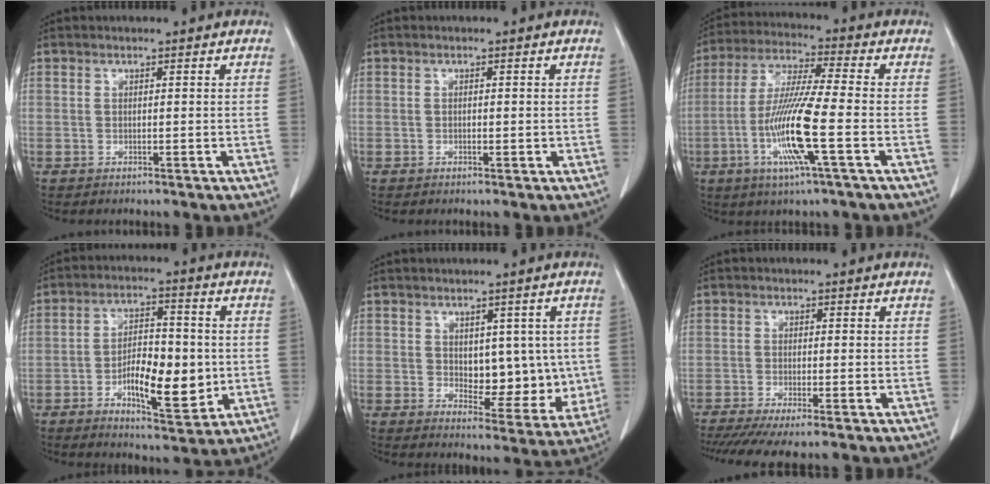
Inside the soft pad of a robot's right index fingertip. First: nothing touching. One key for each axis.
{"total": 0.8, "fx": -0.2, "fy": 0.3, "fz": 0.7, "tx": -0.013, "ty": 0.000, "tz": -0.003}
{"total": 12.7, "fx": -3.7, "fy": -0.1, "fz": 12.2, "tx": -0.249, "ty": -0.013, "tz": -0.078}
{"total": 11.2, "fx": -2.3, "fy": 4.1, "fz": 10.2, "tx": -0.172, "ty": 0.004, "tz": -0.033}
{"total": 8.7, "fx": 0.6, "fy": 5.1, "fz": 7.0, "tx": -0.071, "ty": 0.001, "tz": 0.023}
{"total": 7.9, "fx": -6.3, "fy": 0.6, "fz": 4.7, "tx": -0.069, "ty": -0.013, "tz": -0.099}